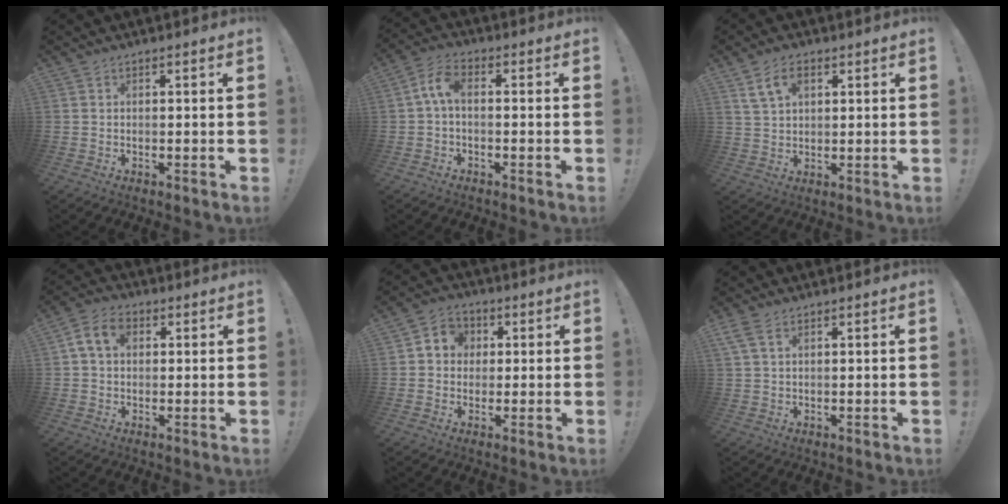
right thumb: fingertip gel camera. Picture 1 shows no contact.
{"total": 6.0, "force": [0.0, 2.7, 5.3], "torque": [-0.115, 0.004, 0.002]}
{"total": 7.4, "force": [3.4, 4.3, 4.9], "torque": [-0.091, 0.000, 0.068]}
{"total": 7.5, "force": [1.8, 5.2, 5.0], "torque": [-0.095, 0.011, 0.035]}
{"total": 6.1, "force": [0.4, 5.8, 2.0], "torque": [-0.035, 0.013, 0.010]}
{"total": 3.9, "force": [2.0, 1.8, 2.7], "torque": [-0.058, 0.000, 0.042]}